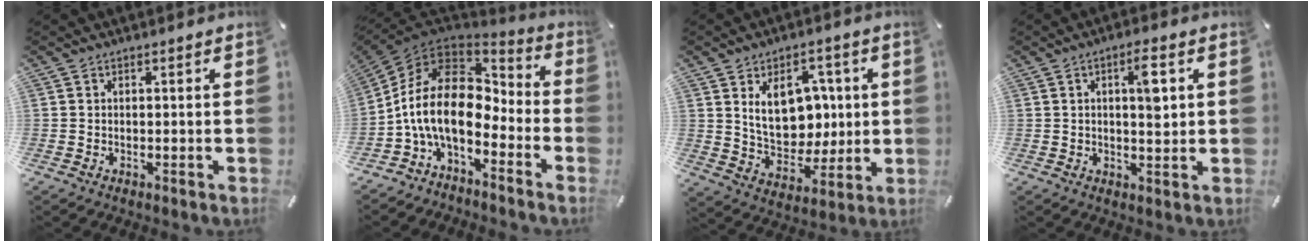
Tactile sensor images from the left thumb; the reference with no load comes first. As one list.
[{"total": 16.2, "force": [-2.6, 10.1, 12.4], "torque": [-0.268, 0.009, -0.047]}, {"total": 14.6, "force": [3.4, 10.8, 9.2], "torque": [-0.133, -0.003, 0.068]}, {"total": 6.2, "force": [1.6, 1.8, 5.7], "torque": [-0.082, -0.009, 0.017]}]